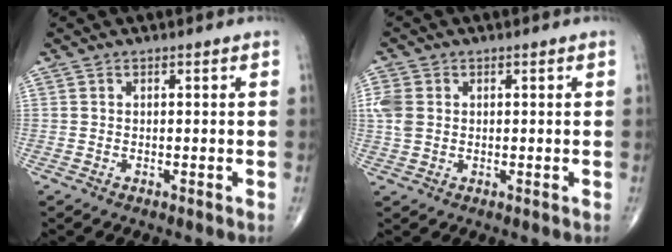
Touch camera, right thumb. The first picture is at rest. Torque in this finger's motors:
{"motor_torque": [0.60, 0.58, 0.37, 0.00, 0.02]}